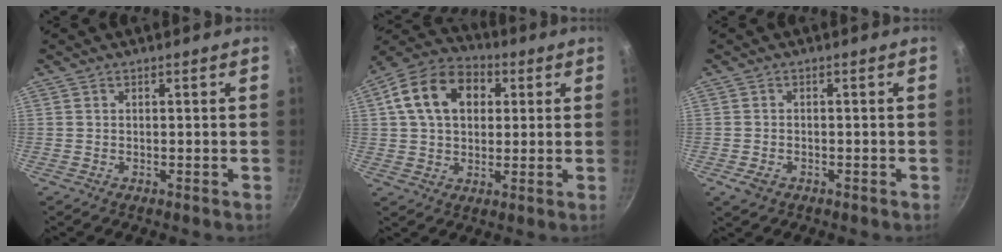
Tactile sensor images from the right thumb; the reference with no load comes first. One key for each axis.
{"total": 14.6, "fx": 3.8, "fy": 10.5, "fz": 9.4, "tx": -0.142, "ty": 0.021, "tz": 0.047}
{"total": 2.7, "fx": -1.3, "fy": 1.8, "fz": 1.5, "tx": -0.030, "ty": 0.005, "tz": -0.020}